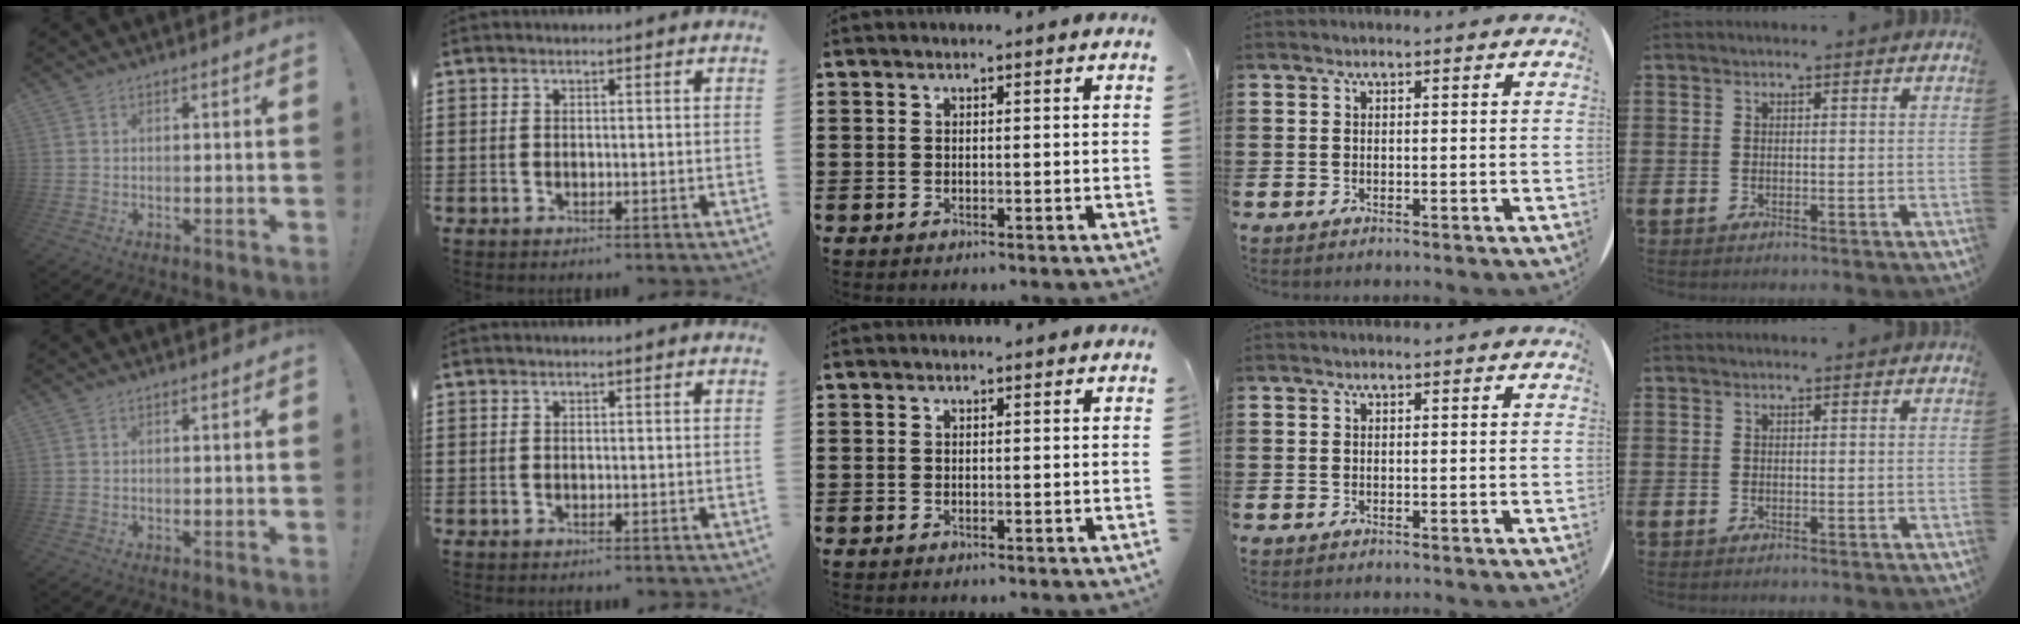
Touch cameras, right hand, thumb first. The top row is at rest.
{}